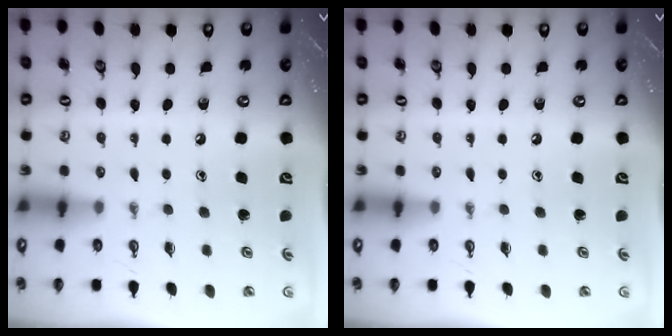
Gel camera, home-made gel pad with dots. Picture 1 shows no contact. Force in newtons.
{"total": 0.0}